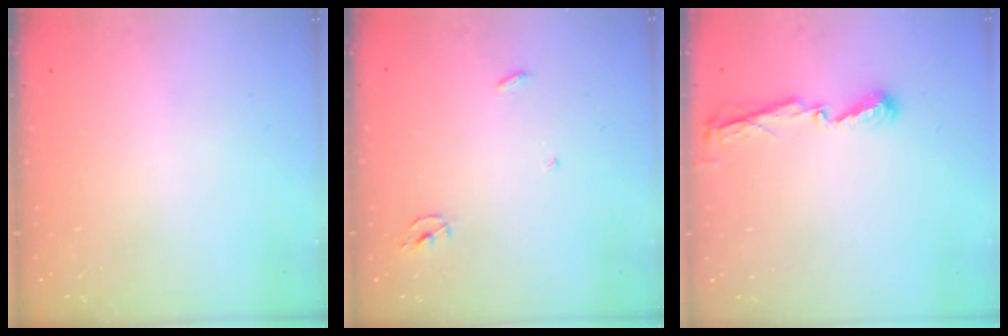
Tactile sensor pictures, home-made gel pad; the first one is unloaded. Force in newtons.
{"total": 2.5, "press": 2.5, "slide": 0.1}
{"total": 5.1, "press": 5.1, "slide": 0.4}